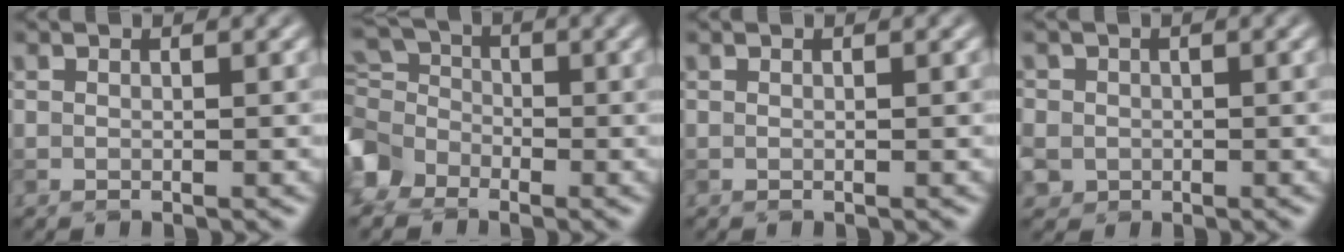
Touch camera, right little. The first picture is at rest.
{"total": 4.2, "force": [-2.1, 3.0, 2.0], "torque": [-0.042, 0.008, -0.064]}
{"total": 0.0}
{"total": 4.4, "force": [-0.8, 4.0, 1.6], "torque": [-0.037, 0.007, -0.035]}